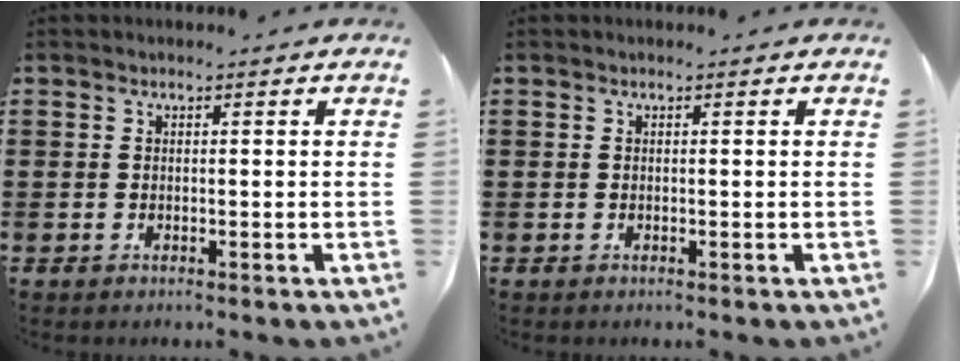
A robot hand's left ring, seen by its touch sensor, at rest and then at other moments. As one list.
[{"total": 0.0}]